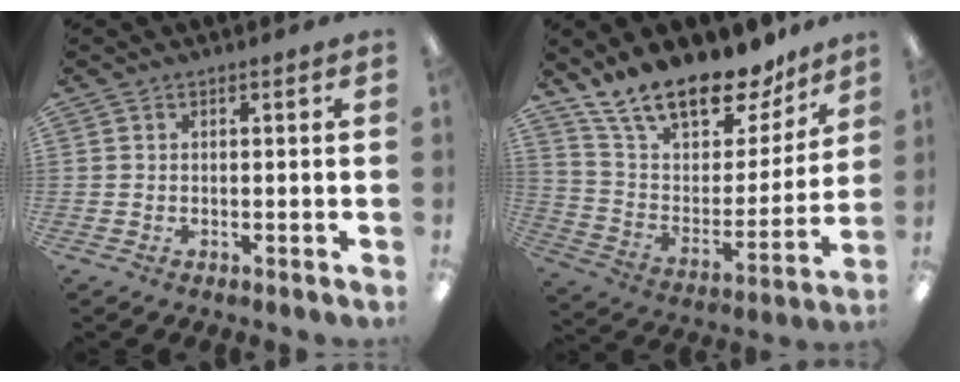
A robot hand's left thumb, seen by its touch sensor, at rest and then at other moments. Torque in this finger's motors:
{"motor_torque": [1.77, 1.76, 1.36, -1.42, 0.23]}